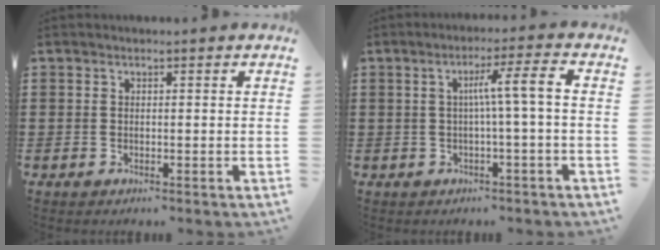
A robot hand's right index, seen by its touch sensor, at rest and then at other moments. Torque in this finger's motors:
{"motor_torque": [0.89, -0.37, 0.25, 0.15]}